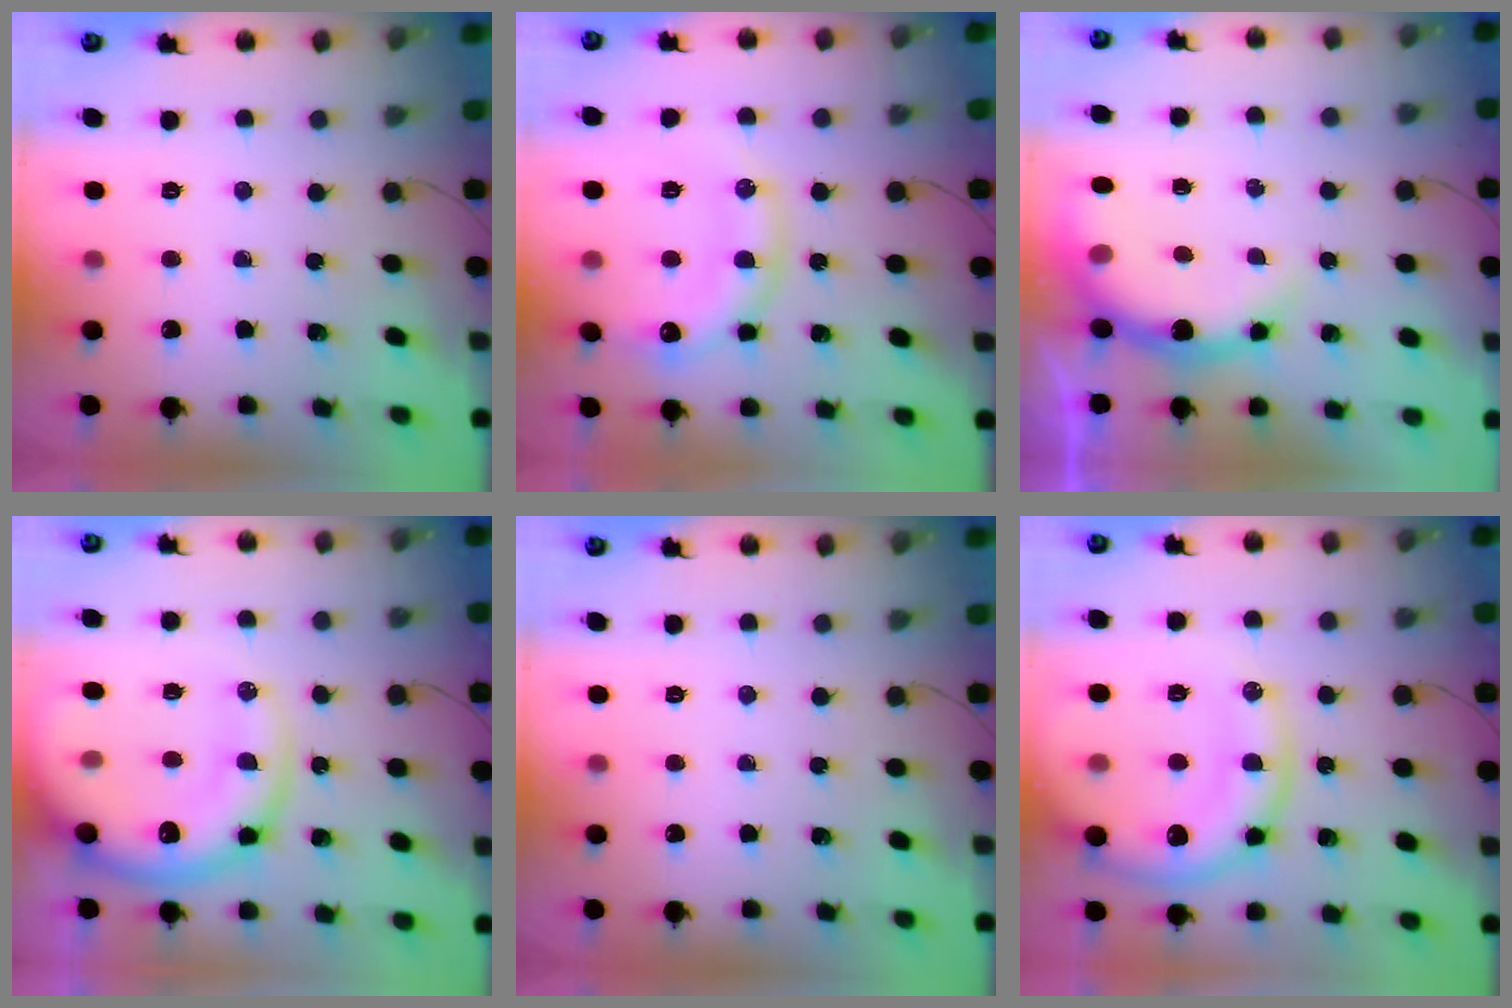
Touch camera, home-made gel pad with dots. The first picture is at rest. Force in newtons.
{"total": 14.9, "press": 14.8, "slide": 1.9}
{"total": 8.1, "press": 8.0, "slide": 1.2}
{"total": 20.5, "press": 20.0, "slide": 4.4}
{"total": 0.0}
{"total": 17.0, "press": 16.9, "slide": 2.4}